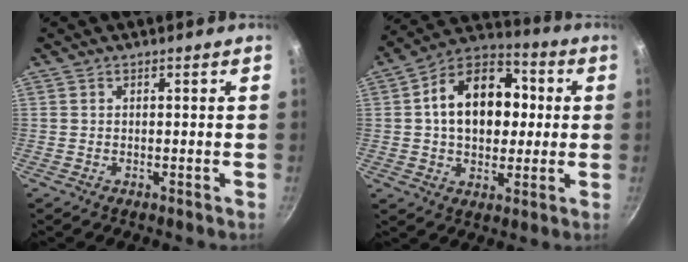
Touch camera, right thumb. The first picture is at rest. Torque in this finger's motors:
{"motor_torque": [0.54, 3.02, 1.00, -0.40, 0.14]}